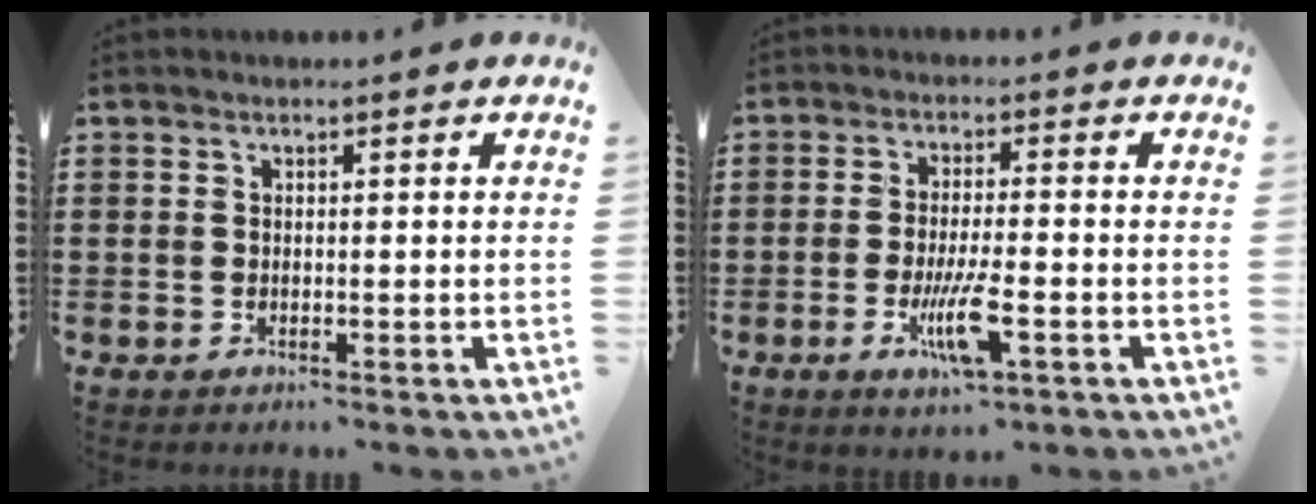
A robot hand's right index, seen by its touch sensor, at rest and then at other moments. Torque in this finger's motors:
{"motor_torque": [0.41, -0.15, 0.39, 0.14]}